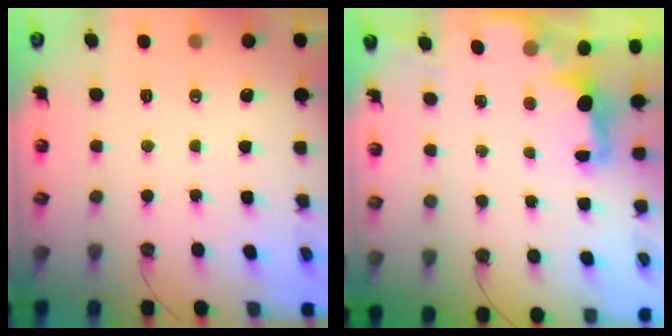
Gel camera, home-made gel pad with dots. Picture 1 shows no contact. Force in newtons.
{"total": 2.0, "press": 1.9, "slide": 0.7}